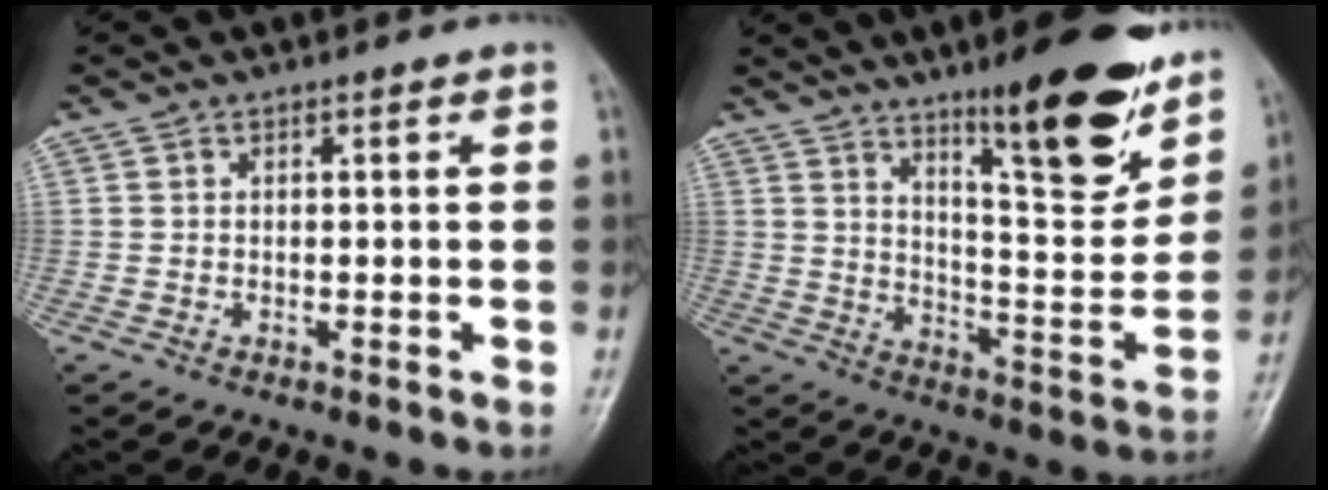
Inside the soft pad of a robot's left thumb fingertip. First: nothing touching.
{"total": 18.3, "force": [12.0, 4.5, 13.0], "torque": [-0.149, -0.077, 0.188]}